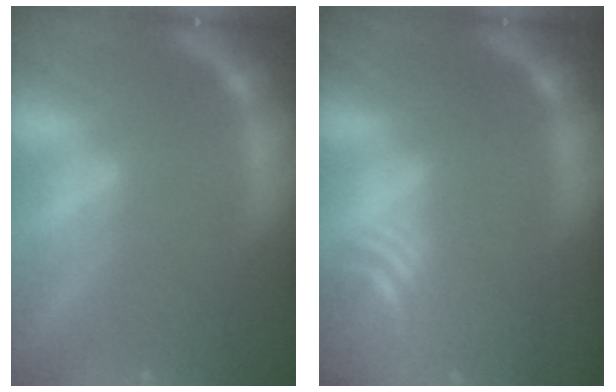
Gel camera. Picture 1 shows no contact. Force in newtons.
{"total": 5.5}